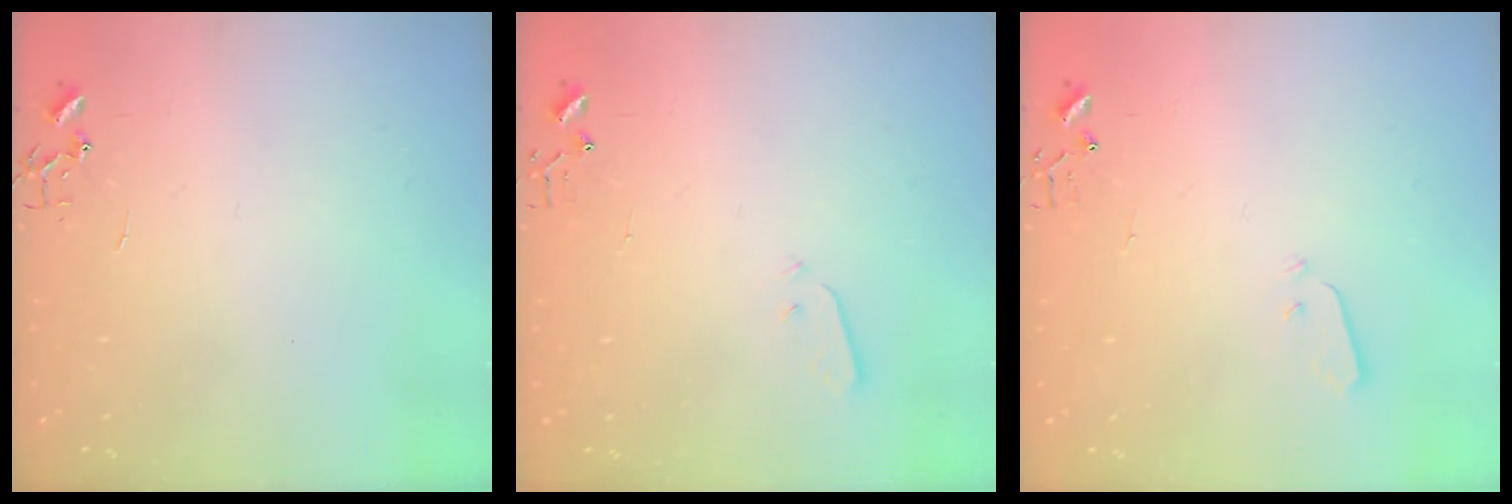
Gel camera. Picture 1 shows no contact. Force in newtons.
{"total": 3.1, "press": 3.1, "slide": 0.7}
{"total": 3.0, "press": 2.9, "slide": 0.3}